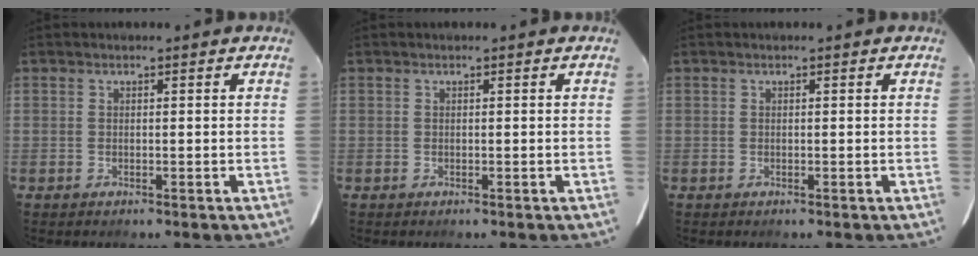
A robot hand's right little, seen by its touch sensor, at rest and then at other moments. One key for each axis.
{"total": 0.0}
{"total": 0.0}